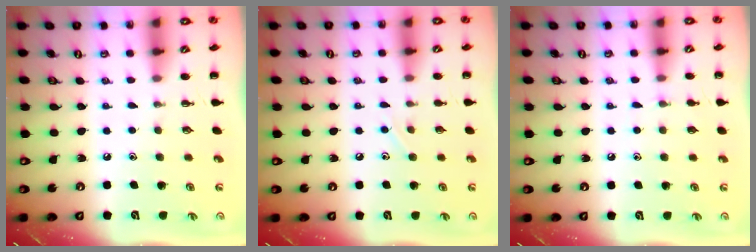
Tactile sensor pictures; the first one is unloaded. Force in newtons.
{"total": 4.5, "press": 4.3, "slide": 1.1}
{"total": 3.5, "press": 3.3, "slide": 1.1}